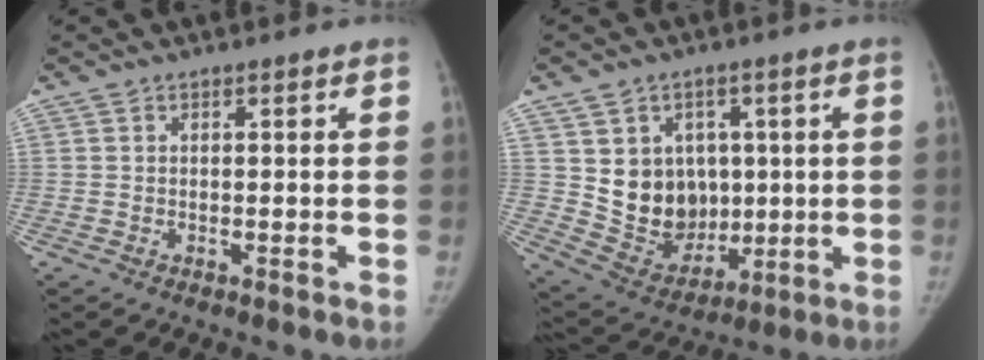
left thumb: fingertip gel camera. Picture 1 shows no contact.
{"total": 12.4, "force": [2.2, 10.6, 6.0], "torque": [-0.047, -0.016, 0.065]}